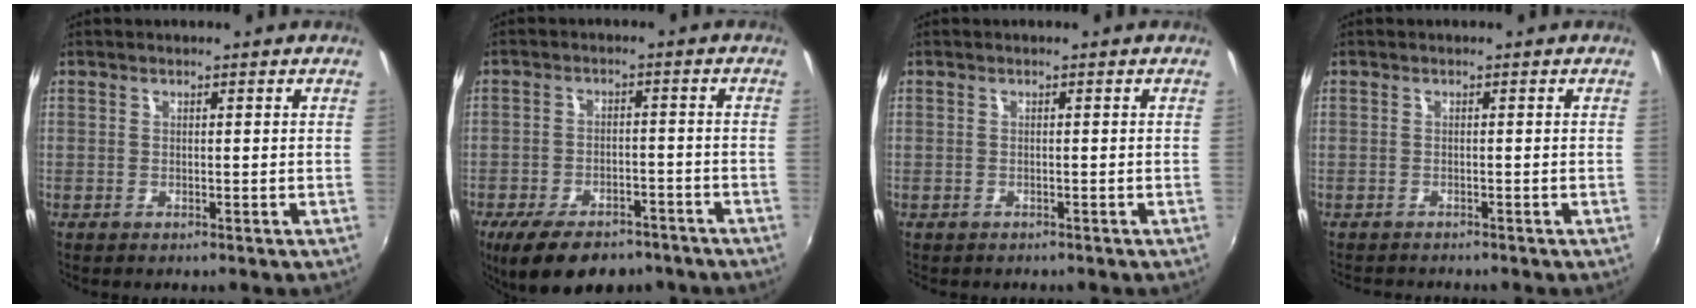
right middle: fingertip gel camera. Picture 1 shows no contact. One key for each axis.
{"total": 13.8, "fx": -10.2, "fy": 5.9, "fz": 7.3, "tx": -0.158, "ty": -0.024, "tz": -0.151}
{"total": 0.7, "fx": -0.5, "fy": 0.5, "fz": -0.1, "tx": -0.002, "ty": -0.002, "tz": -0.007}
{"total": 2.2, "fx": -2.1, "fy": 0.3, "fz": 0.4, "tx": -0.015, "ty": -0.016, "tz": -0.034}